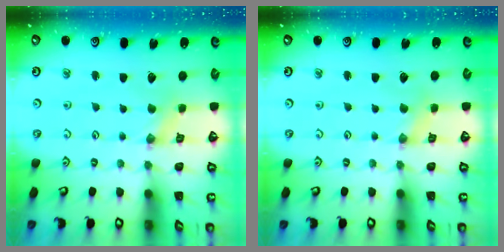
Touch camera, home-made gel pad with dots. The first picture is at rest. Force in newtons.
{"total": 1.6, "press": 1.6, "slide": 0.3}